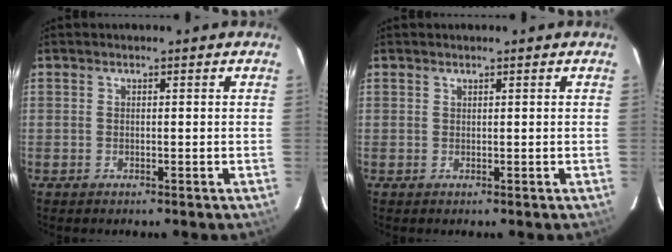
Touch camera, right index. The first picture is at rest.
{"total": 0.0}